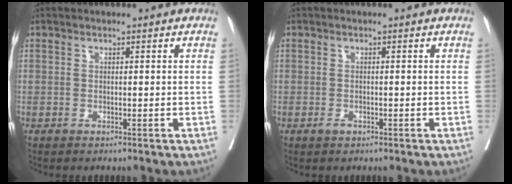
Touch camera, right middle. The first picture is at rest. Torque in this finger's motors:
{"motor_torque": [0.53, -0.18, 0.03, 0.01]}